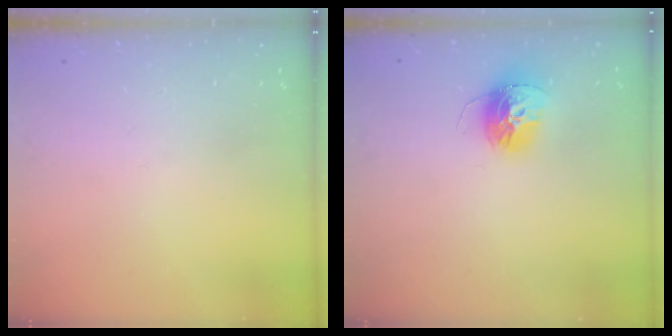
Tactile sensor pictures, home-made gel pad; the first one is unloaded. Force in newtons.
{"total": 13.1, "press": 13.0, "slide": 1.1}